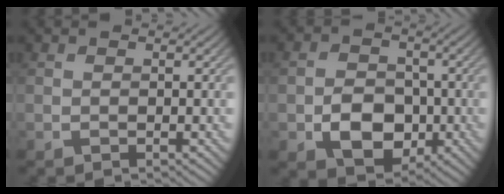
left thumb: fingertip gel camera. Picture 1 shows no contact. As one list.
[{"total": 6.7, "force": [-2.0, 5.0, 4.0], "torque": [-0.072, -0.006, -0.040]}]